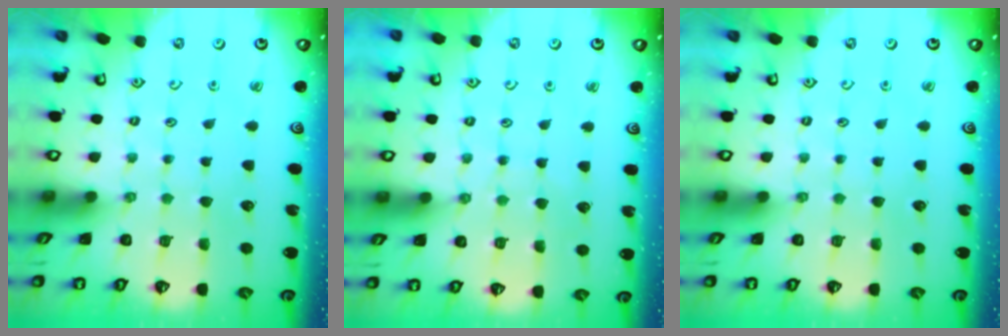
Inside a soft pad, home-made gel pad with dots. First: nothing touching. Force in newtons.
{"total": 2.8, "press": 2.7, "slide": 0.5}
{"total": 0.0}